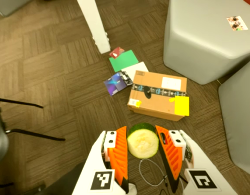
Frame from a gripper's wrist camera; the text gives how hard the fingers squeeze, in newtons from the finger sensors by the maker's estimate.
{"total": 10.4, "left": 10.8, "right": 10.0}